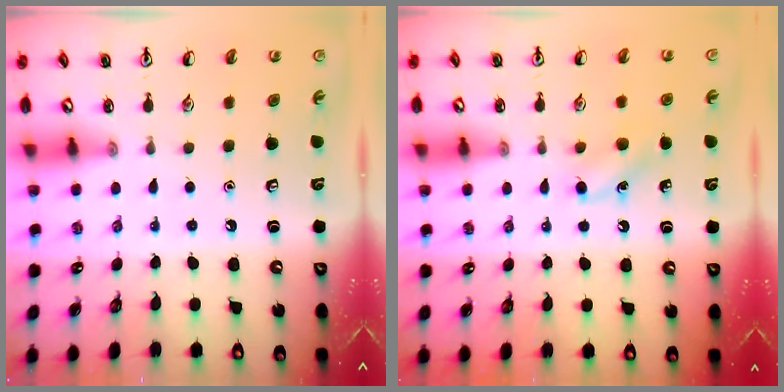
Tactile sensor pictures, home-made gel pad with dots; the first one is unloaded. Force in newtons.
{"total": 7.4, "press": 7.2, "slide": 1.9}